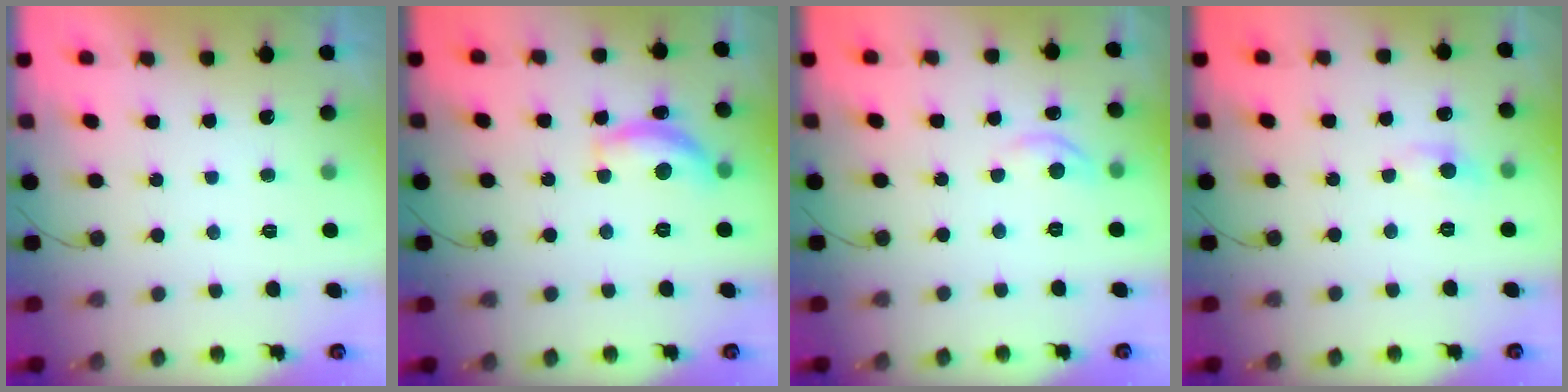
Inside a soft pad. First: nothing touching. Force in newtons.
{"total": 11.4, "press": 11.4, "slide": 0.6}
{"total": 5.1, "press": 5.0, "slide": 0.6}
{"total": 4.5, "press": 4.4, "slide": 0.6}